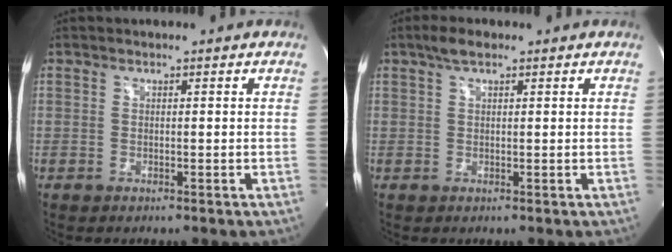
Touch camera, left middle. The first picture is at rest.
{"total": 2.6, "force": [1.7, 0.8, 1.7], "torque": [-0.038, 0.015, 0.033]}